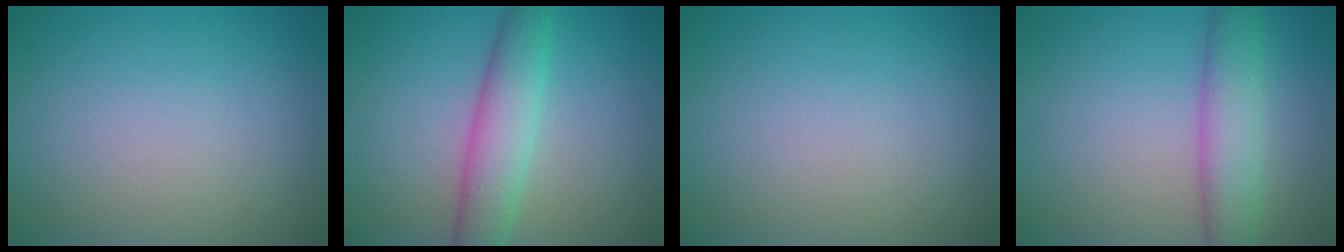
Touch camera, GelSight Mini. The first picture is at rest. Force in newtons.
{"total": 4.6, "press": 4.6, "slide": 0.2}
{"total": 0.0}
{"total": 4.6, "press": 4.6, "slide": 0.1}